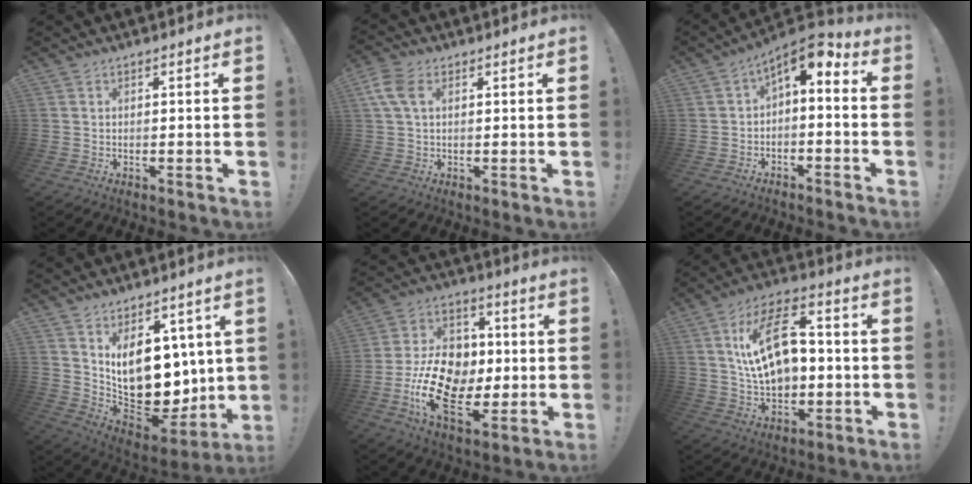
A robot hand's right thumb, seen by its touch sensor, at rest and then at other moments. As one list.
[{"total": 7.1, "force": [2.2, 4.6, 5.0], "torque": [-0.103, 0.004, 0.043]}, {"total": 5.4, "force": [0.8, 2.1, 4.9], "torque": [-0.070, -0.011, 0.015]}, {"total": 15.7, "force": [4.7, 10.5, 10.6], "torque": [-0.184, -0.057, 0.103]}, {"total": 21.0, "force": [-4.1, 14.4, 14.7], "torque": [-0.272, 0.018, -0.055]}, {"total": 18.7, "force": [2.6, 11.7, 14.4], "torque": [-0.245, 0.002, 0.045]}]